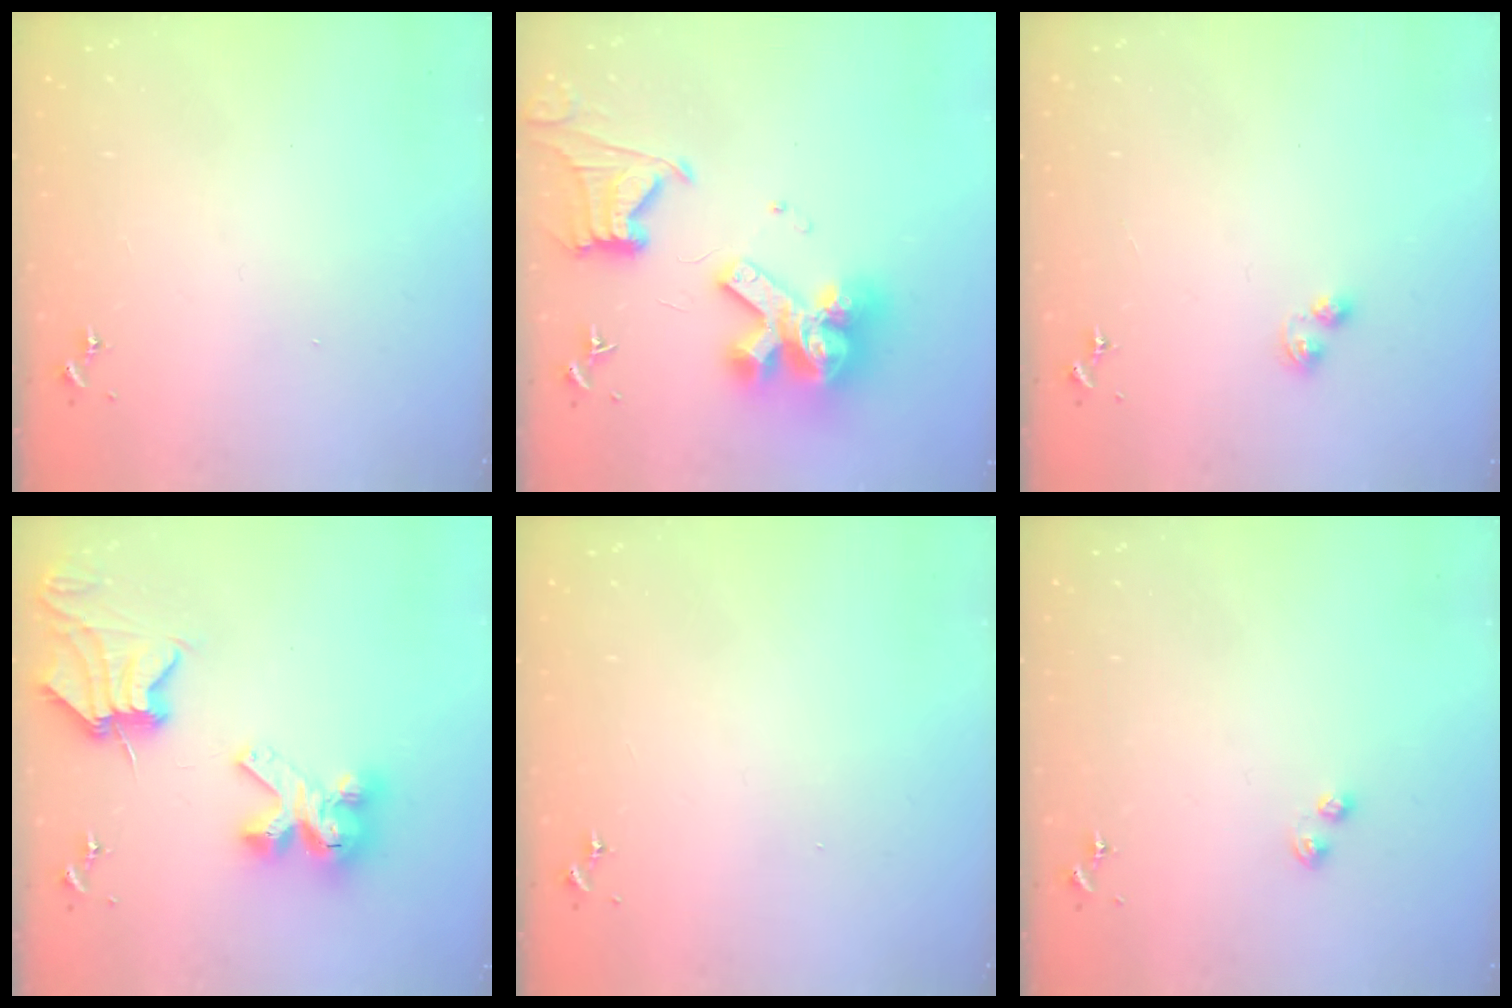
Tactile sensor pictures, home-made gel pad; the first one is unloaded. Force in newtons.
{"total": 21.3, "press": 21.1, "slide": 2.6}
{"total": 3.2, "press": 3.2, "slide": 0.4}
{"total": 11.1, "press": 11.1, "slide": 0.6}
{"total": 0.0}
{"total": 3.9, "press": 3.9, "slide": 0.5}